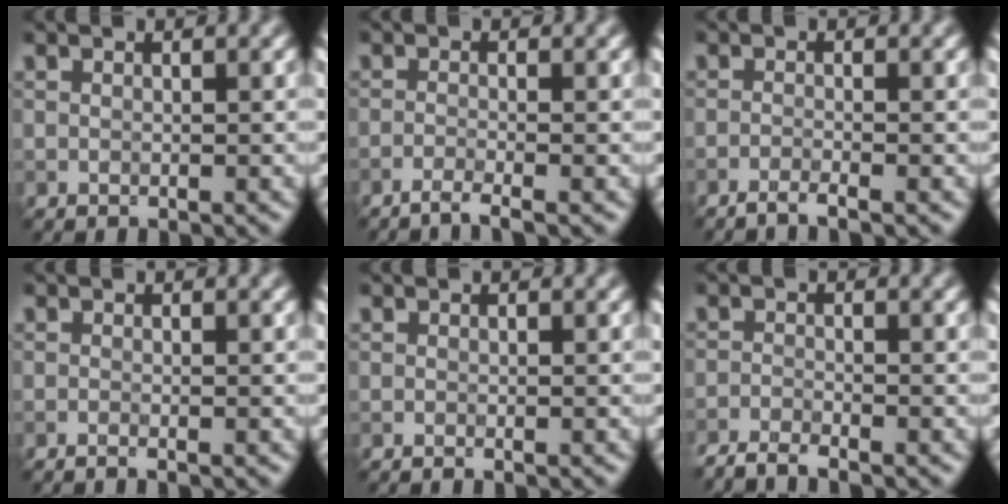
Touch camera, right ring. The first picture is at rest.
{"total": 1.9, "force": [-1.4, 0.2, 1.3], "torque": [-0.022, -0.001, -0.038]}
{"total": 1.8, "force": [-1.4, 0.2, 1.1], "torque": [-0.020, 0.001, -0.036]}
{"total": 0.7, "force": [-0.5, 0.1, 0.5], "torque": [-0.009, -0.003, -0.010]}
{"total": 0.0}
{"total": 3.1, "force": [-2.8, 0.3, 1.3], "torque": [-0.032, -0.004, -0.061]}